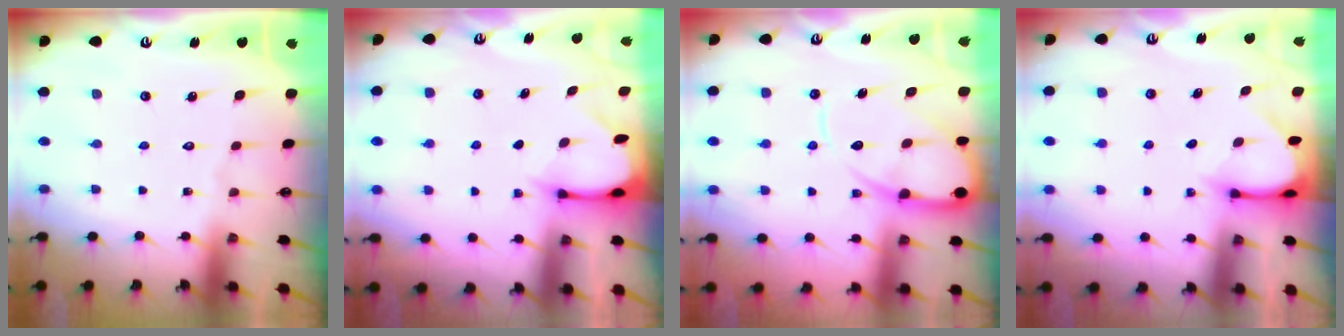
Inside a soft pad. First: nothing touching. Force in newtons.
{"total": 2.6, "press": 2.5, "slide": 0.3}
{"total": 12.2, "press": 12.1, "slide": 1.2}
{"total": 3.3, "press": 3.3, "slide": 0.3}